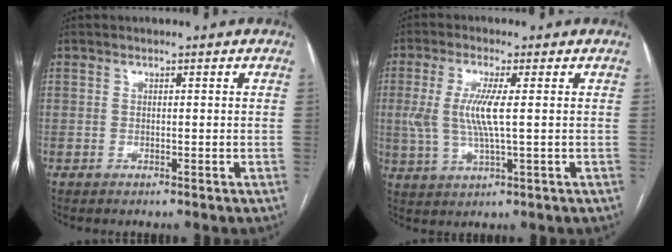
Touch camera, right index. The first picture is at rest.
{"total": 6.9, "force": [0.6, 0.9, 6.8], "torque": [-0.157, 0.001, 0.014]}